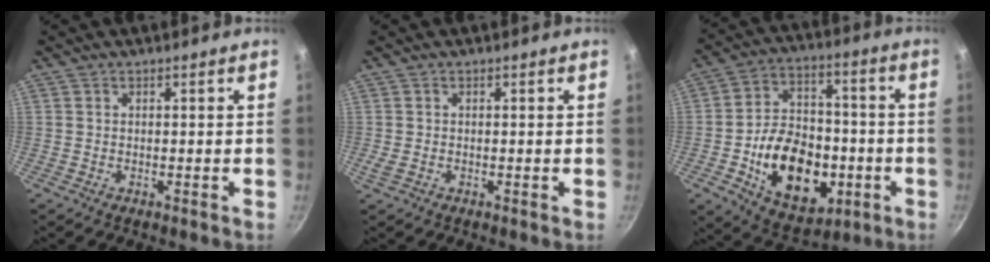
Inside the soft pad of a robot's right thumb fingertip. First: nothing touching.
{"total": 1.0, "force": [-0.1, 0.5, 0.8], "torque": [-0.019, -0.001, -0.001]}
{"total": 20.8, "force": [-5.1, 14.1, 14.4], "torque": [-0.193, 0.033, -0.071]}